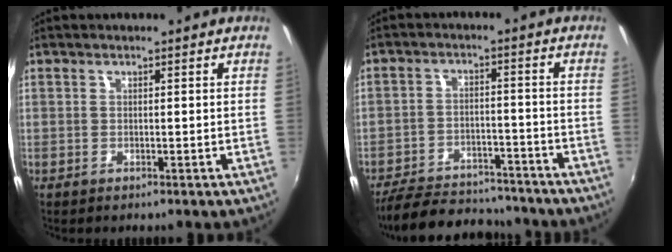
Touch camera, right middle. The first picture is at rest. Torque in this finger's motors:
{"motor_torque": [0.30, -0.80, -0.23, -0.06]}